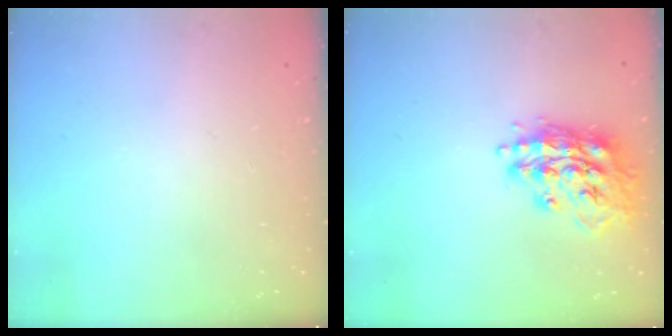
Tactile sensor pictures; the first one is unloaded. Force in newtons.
{"total": 16.9, "press": 16.8, "slide": 1.5}